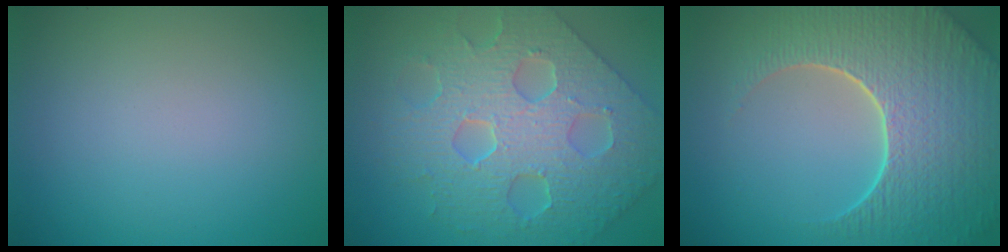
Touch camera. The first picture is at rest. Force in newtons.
{"total": 8.1, "press": 6.7, "slide": 4.6}
{"total": 9.2, "press": 6.6, "slide": 6.4}